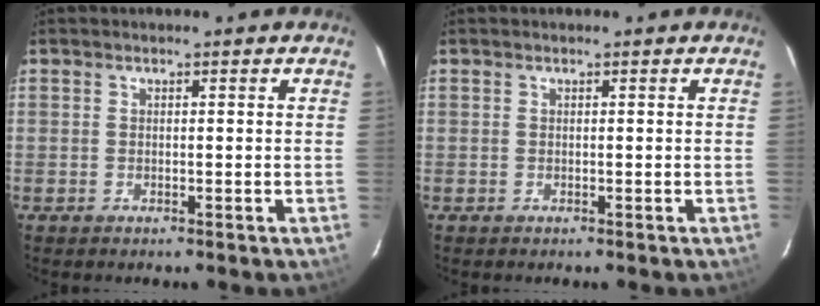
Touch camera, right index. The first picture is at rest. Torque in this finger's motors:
{"motor_torque": [0.18, 0.12, 0.11, 0.01]}